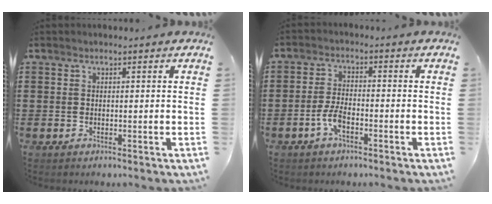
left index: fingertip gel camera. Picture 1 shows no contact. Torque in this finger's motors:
{"motor_torque": [0.22, 0.22, 0.15, 0.07]}